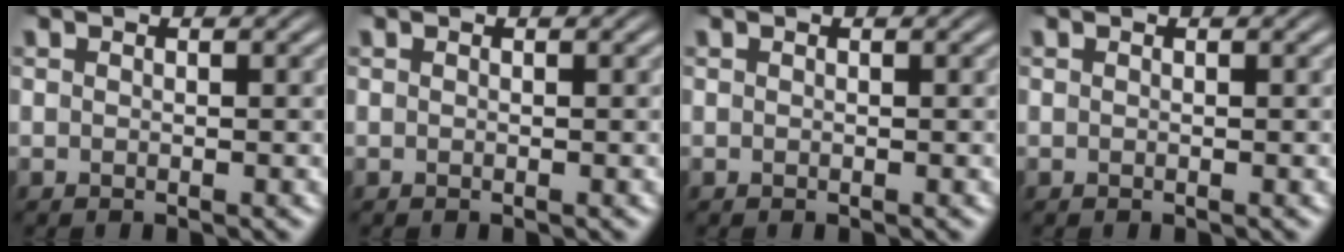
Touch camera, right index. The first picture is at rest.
{"total": 0.0}
{"total": 0.0}
{"total": 0.0}